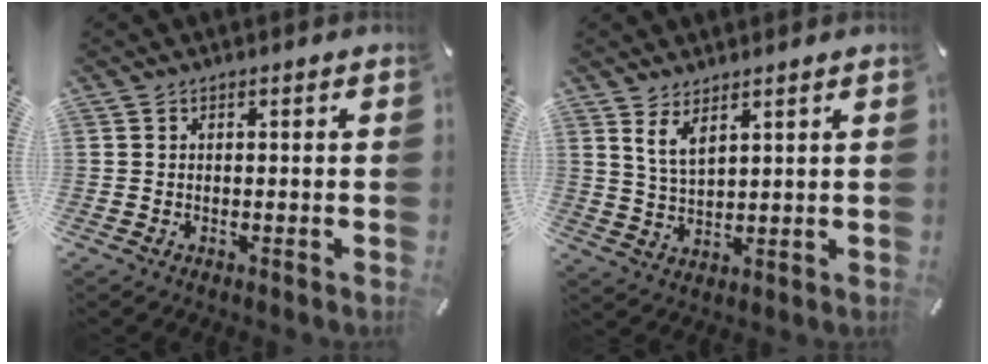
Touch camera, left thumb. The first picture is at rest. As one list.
[{"total": 5.3, "force": [3.8, 1.8, 3.3], "torque": [-0.081, -0.016, 0.067]}]